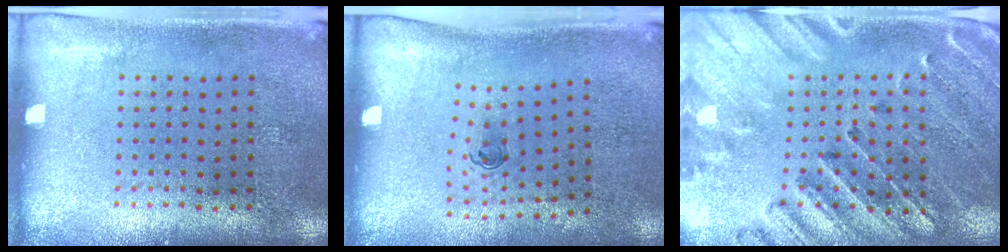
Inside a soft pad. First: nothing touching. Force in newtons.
{"total": 0.7, "press": 0.3, "slide": 0.6}
{"total": 2.7, "press": 2.6, "slide": 0.8}